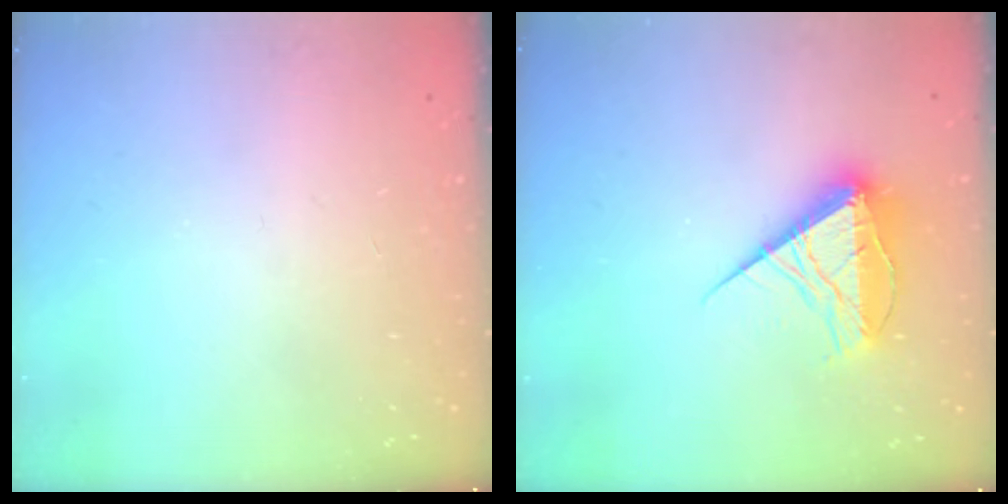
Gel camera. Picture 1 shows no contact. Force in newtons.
{"total": 14.9, "press": 14.9, "slide": 0.5}